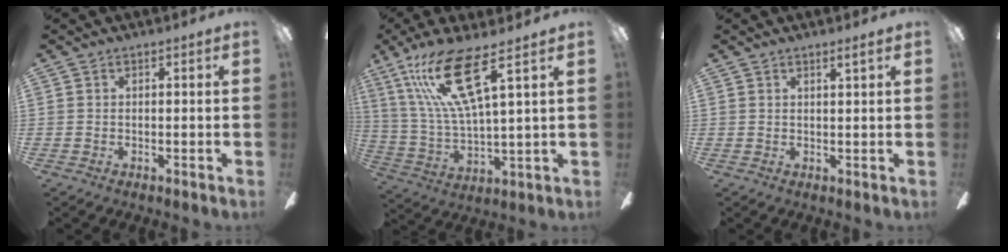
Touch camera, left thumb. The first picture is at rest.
{"total": 17.4, "force": [9.5, 3.9, 14.0], "torque": [-0.295, -0.031, 0.154]}
{"total": 1.9, "force": [1.3, 0.0, 1.4], "torque": [-0.030, -0.001, 0.021]}